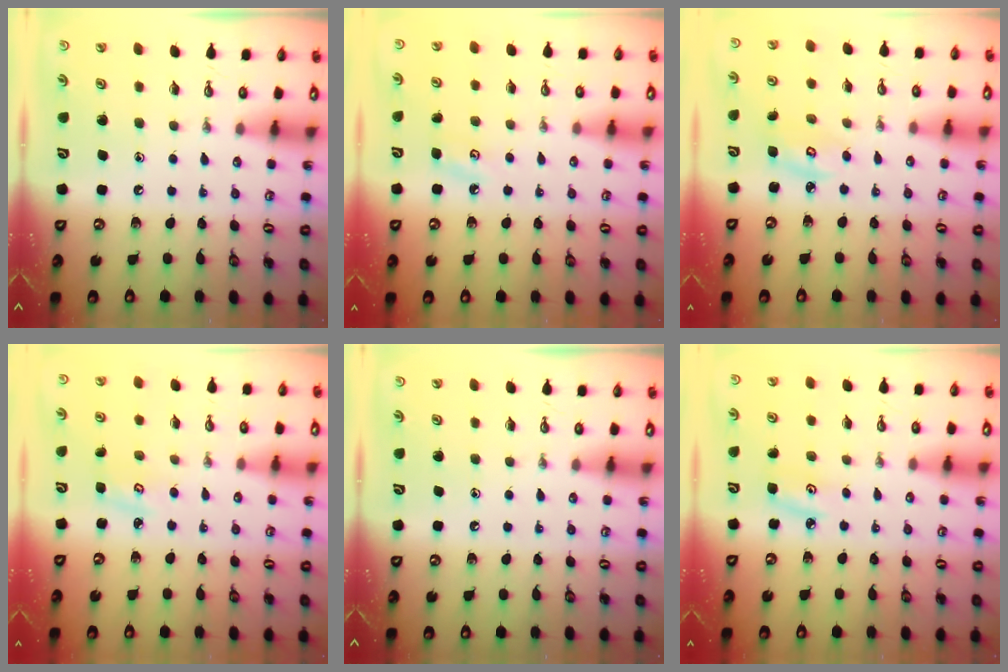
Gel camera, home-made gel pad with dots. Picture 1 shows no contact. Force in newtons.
{"total": 4.1, "press": 4.0, "slide": 0.7}
{"total": 4.0, "press": 4.0, "slide": 0.5}
{"total": 2.8, "press": 2.8, "slide": 0.2}
{"total": 0.0}
{"total": 4.5, "press": 4.4, "slide": 0.5}